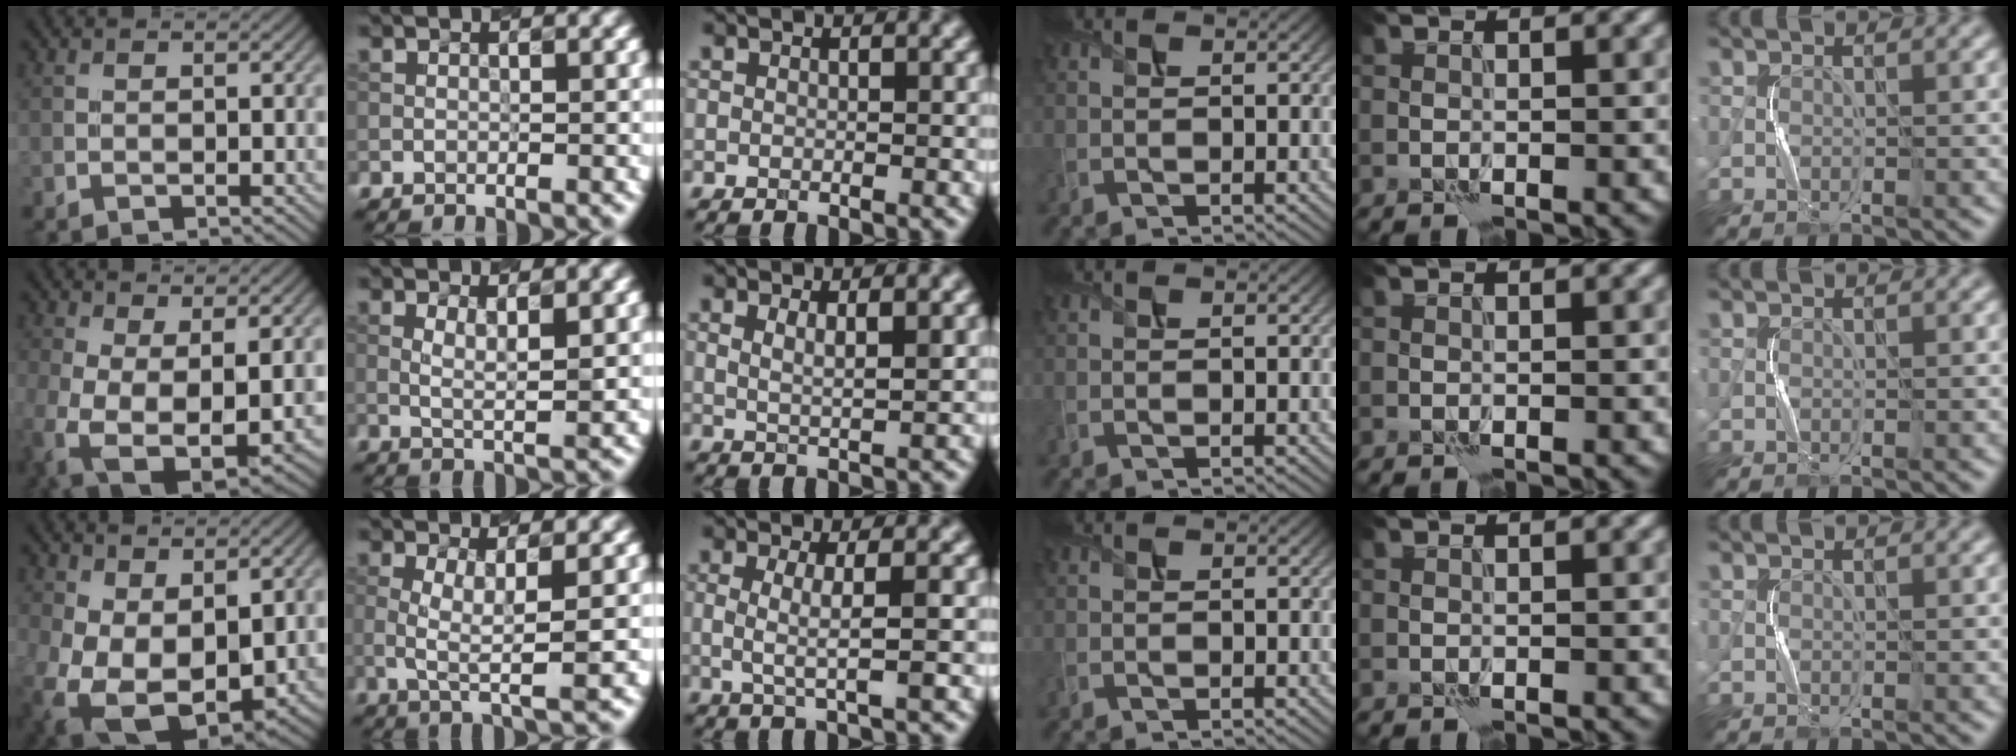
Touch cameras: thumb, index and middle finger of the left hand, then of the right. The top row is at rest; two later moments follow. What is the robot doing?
{"motion": "squeeze", "object": "sponge"}